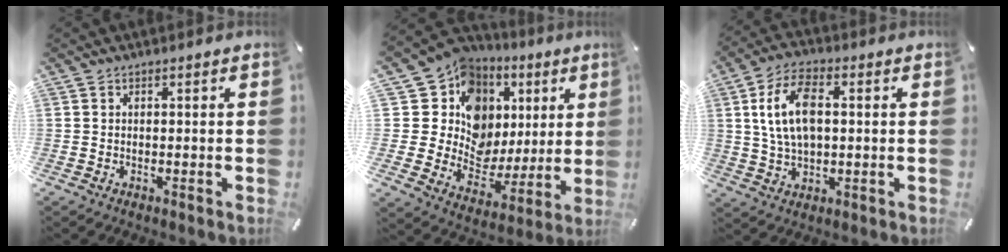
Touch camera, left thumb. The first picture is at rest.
{"total": 13.6, "force": [5.7, 11.5, 4.6], "torque": [-0.068, -0.071, 0.113]}
{"total": 11.0, "force": [1.9, 6.5, 8.6], "torque": [-0.174, 0.001, 0.030]}